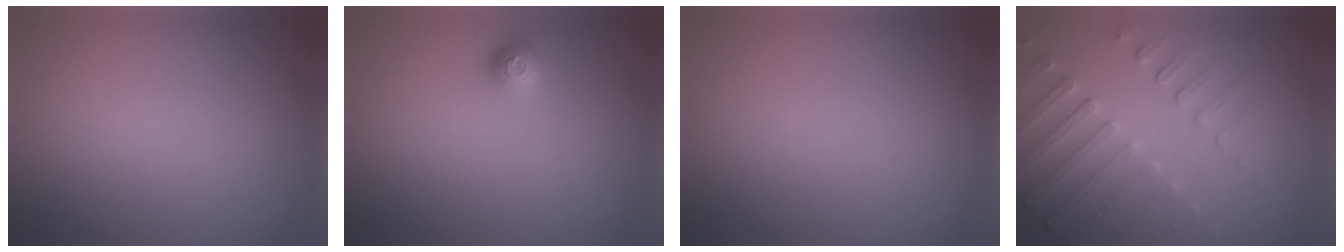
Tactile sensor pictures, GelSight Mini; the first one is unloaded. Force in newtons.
{"total": 1.3, "press": 1.1, "slide": 0.7}
{"total": 0.0}
{"total": 4.7, "press": 3.6, "slide": 2.9}